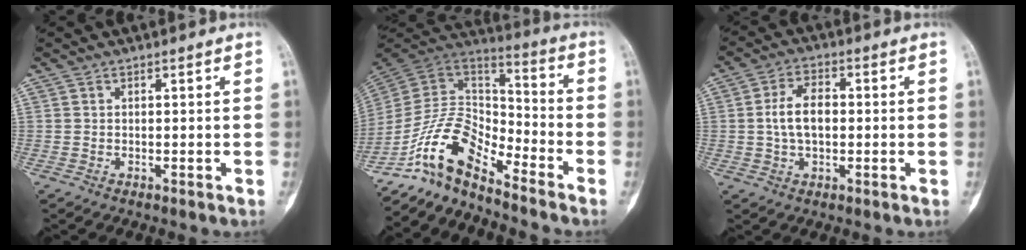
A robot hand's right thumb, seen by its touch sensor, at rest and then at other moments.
{"total": 12.6, "force": [-9.8, 4.7, 6.3], "torque": [-0.107, 0.101, -0.196]}
{"total": 6.9, "force": [0.0, 4.1, 5.6], "torque": [-0.097, 0.015, -0.003]}